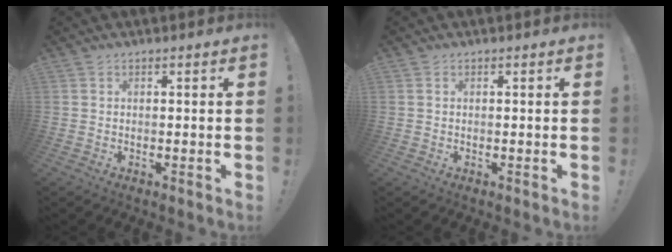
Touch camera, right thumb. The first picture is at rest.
{"total": 0.0}